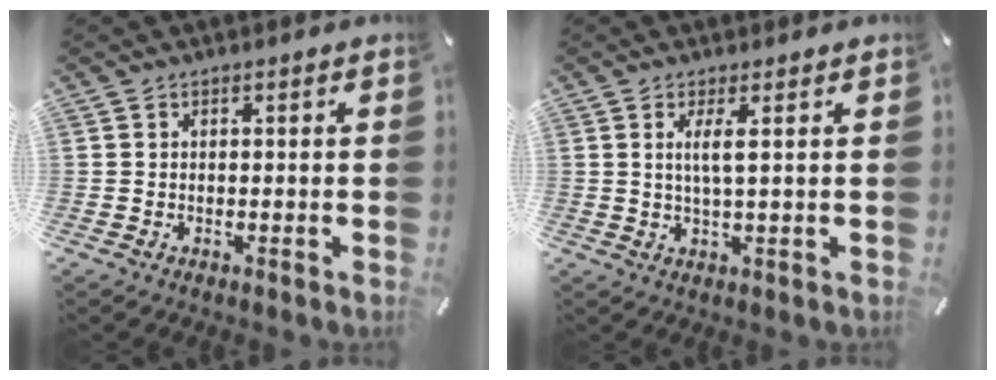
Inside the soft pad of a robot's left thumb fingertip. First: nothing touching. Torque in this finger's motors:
{"motor_torque": [0.62, 0.59, 0.42, -0.20, 0.05]}